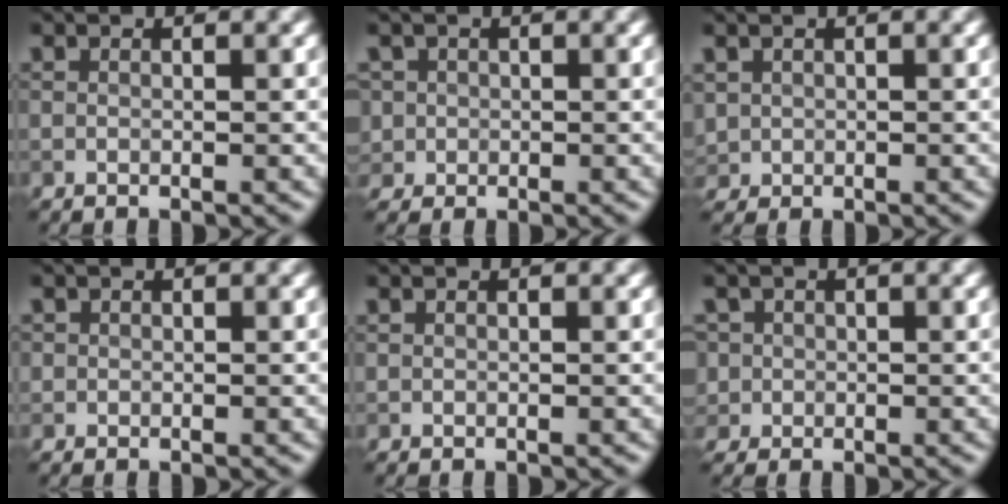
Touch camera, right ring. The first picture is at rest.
{"total": 2.3, "force": [0.3, 2.2, 0.4], "torque": [-0.007, 0.009, 0.010]}
{"total": 1.6, "force": [0.4, 1.6, 0.4], "torque": [-0.010, -0.002, 0.012]}
{"total": 0.5, "force": [0.1, 0.5, 0.0], "torque": [0.005, -0.001, 0.003]}
{"total": 0.0}
{"total": 3.1, "force": [0.6, 2.9, 0.8], "torque": [-0.012, 0.016, 0.009]}